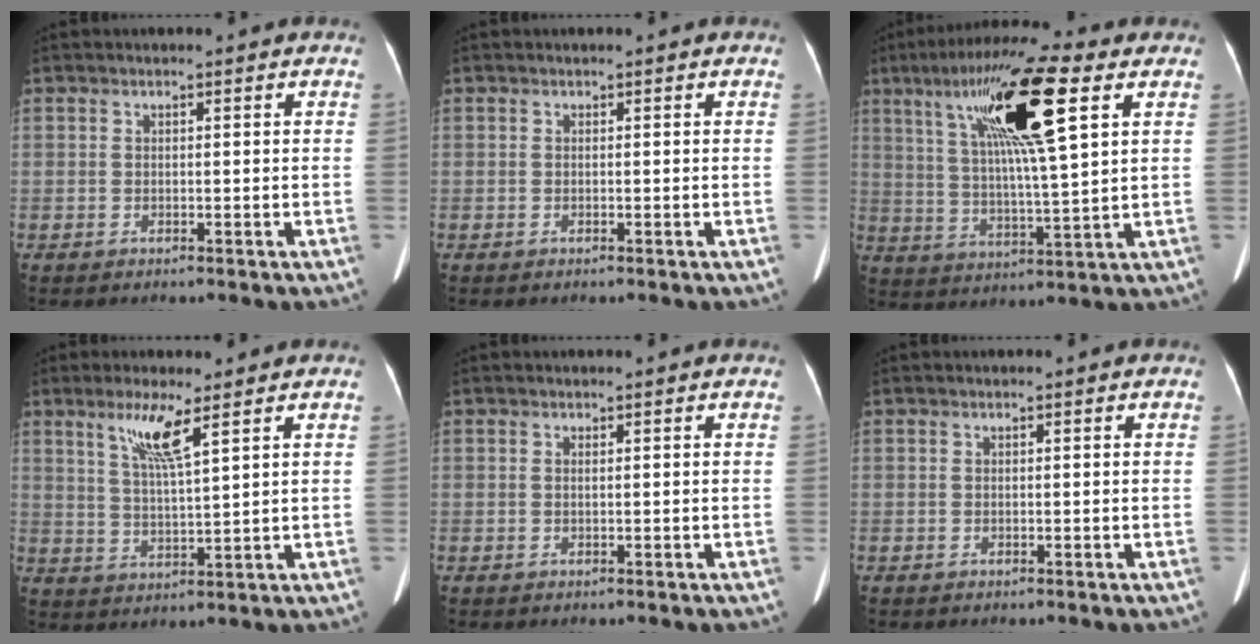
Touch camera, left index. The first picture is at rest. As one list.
[{"total": 0.0}, {"total": 17.2, "force": [7.2, 1.4, 15.6], "torque": [-0.282, 0.022, 0.122]}, {"total": 6.3, "force": [3.7, 0.0, 5.2], "torque": [-0.106, -0.004, 0.073]}, {"total": 0.0}, {"total": 0.0}]